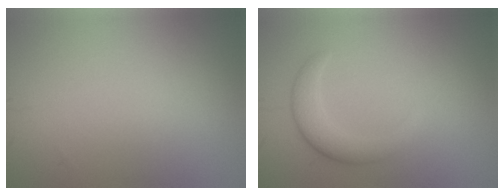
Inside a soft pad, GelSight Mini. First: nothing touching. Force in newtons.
{"total": 2.9, "press": 2.9, "slide": 0.1}